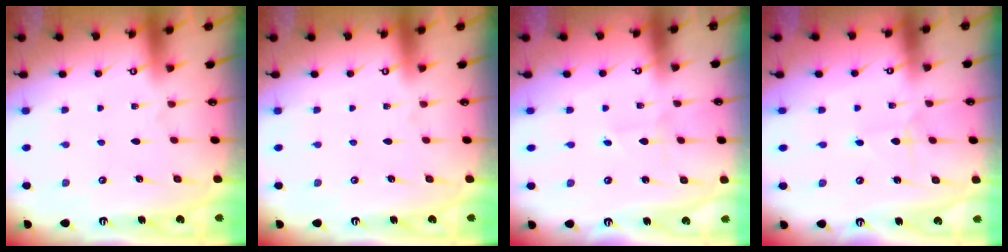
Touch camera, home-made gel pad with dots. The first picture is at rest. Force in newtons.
{"total": 0.0}
{"total": 0.7, "press": 0.7, "slide": 0.0}
{"total": 1.6, "press": 1.6, "slide": 0.0}